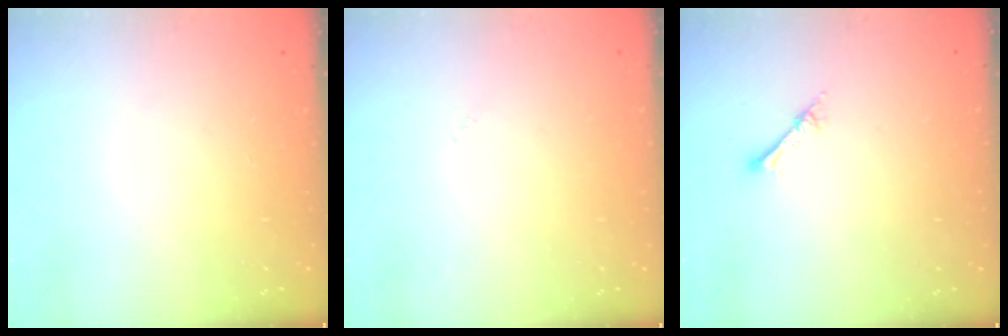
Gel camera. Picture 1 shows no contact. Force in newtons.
{"total": 0.0}
{"total": 2.4, "press": 2.4, "slide": 0.3}